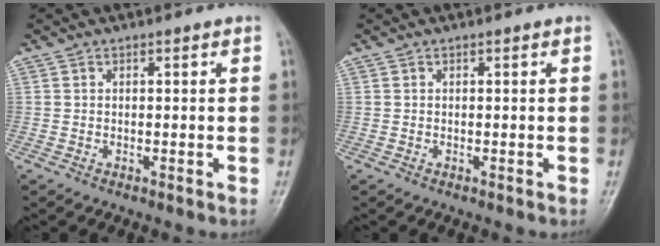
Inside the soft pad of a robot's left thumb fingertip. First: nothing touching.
{"total": 0.0}